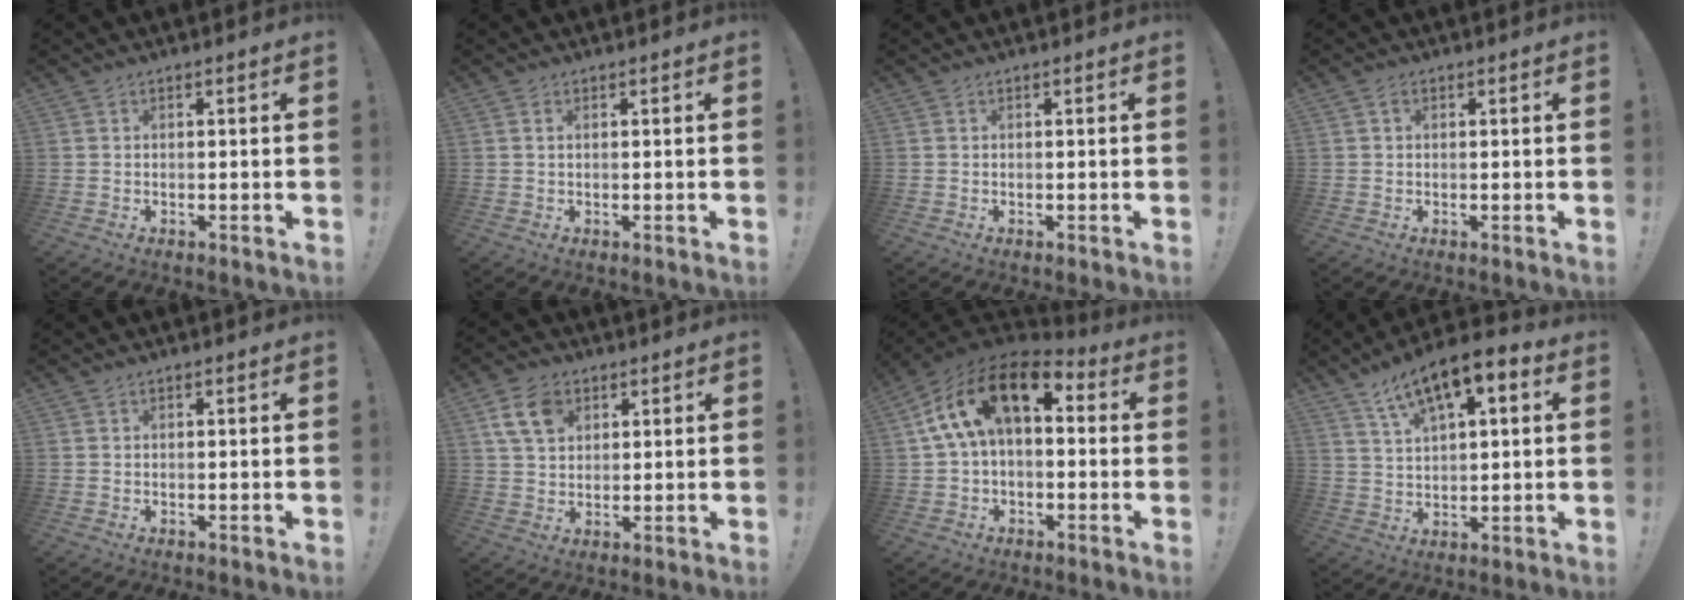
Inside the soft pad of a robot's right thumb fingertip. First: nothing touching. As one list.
[{"total": 0.9, "force": [0.3, 0.3, 0.7], "torque": [-0.018, 0.001, 0.007]}, {"total": 0.0}, {"total": 0.9, "force": [0.4, 0.7, 0.4], "torque": [-0.004, 0.002, 0.005]}, {"total": 0.0}, {"total": 9.6, "force": [4.3, 6.7, 5.3], "torque": [-0.099, -0.002, 0.086]}, {"total": 18.0, "force": [6.1, 9.5, 14.0], "torque": [-0.245, -0.007, 0.115]}, {"total": 10.9, "force": [6.2, 4.1, 8.1], "torque": [-0.134, -0.029, 0.108]}]